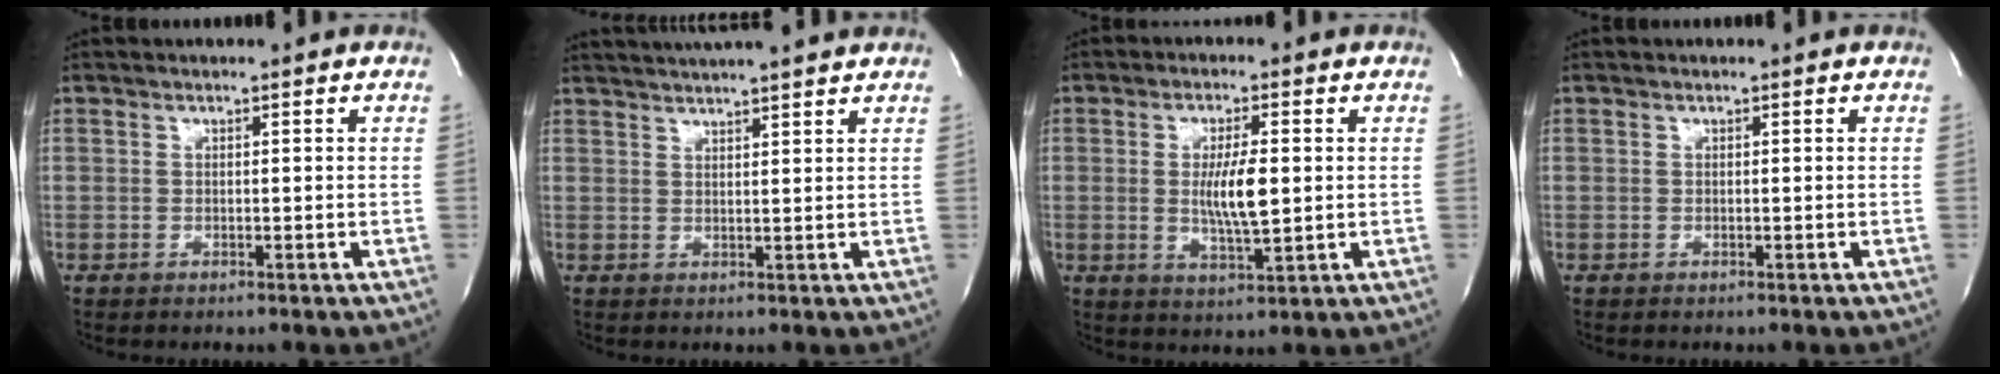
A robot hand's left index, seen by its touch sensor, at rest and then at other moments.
{"total": 11.0, "force": [10.0, 0.2, 4.4], "torque": [-0.076, 0.024, 0.135]}
{"total": 6.4, "force": [-0.1, 1.1, 6.3], "torque": [-0.116, -0.011, -0.001]}
{"total": 0.0}